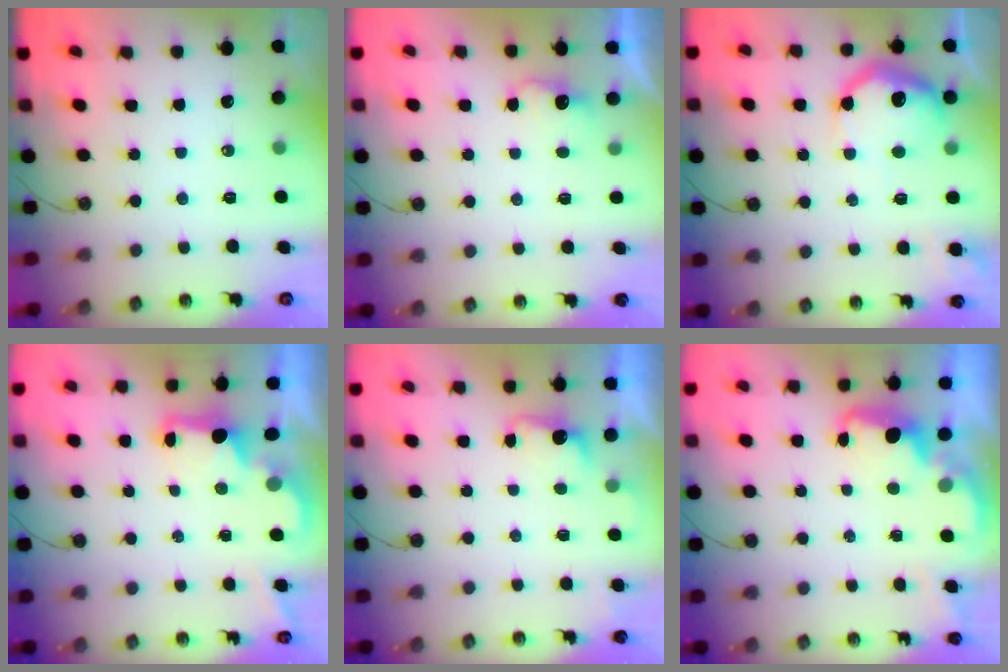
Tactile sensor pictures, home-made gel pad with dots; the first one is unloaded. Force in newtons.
{"total": 2.8, "press": 2.7, "slide": 0.8}
{"total": 13.9, "press": 13.9, "slide": 0.9}
{"total": 2.2, "press": 2.1, "slide": 0.8}
{"total": 1.5, "press": 1.3, "slide": 0.8}
{"total": 2.2, "press": 2.2, "slide": 0.6}